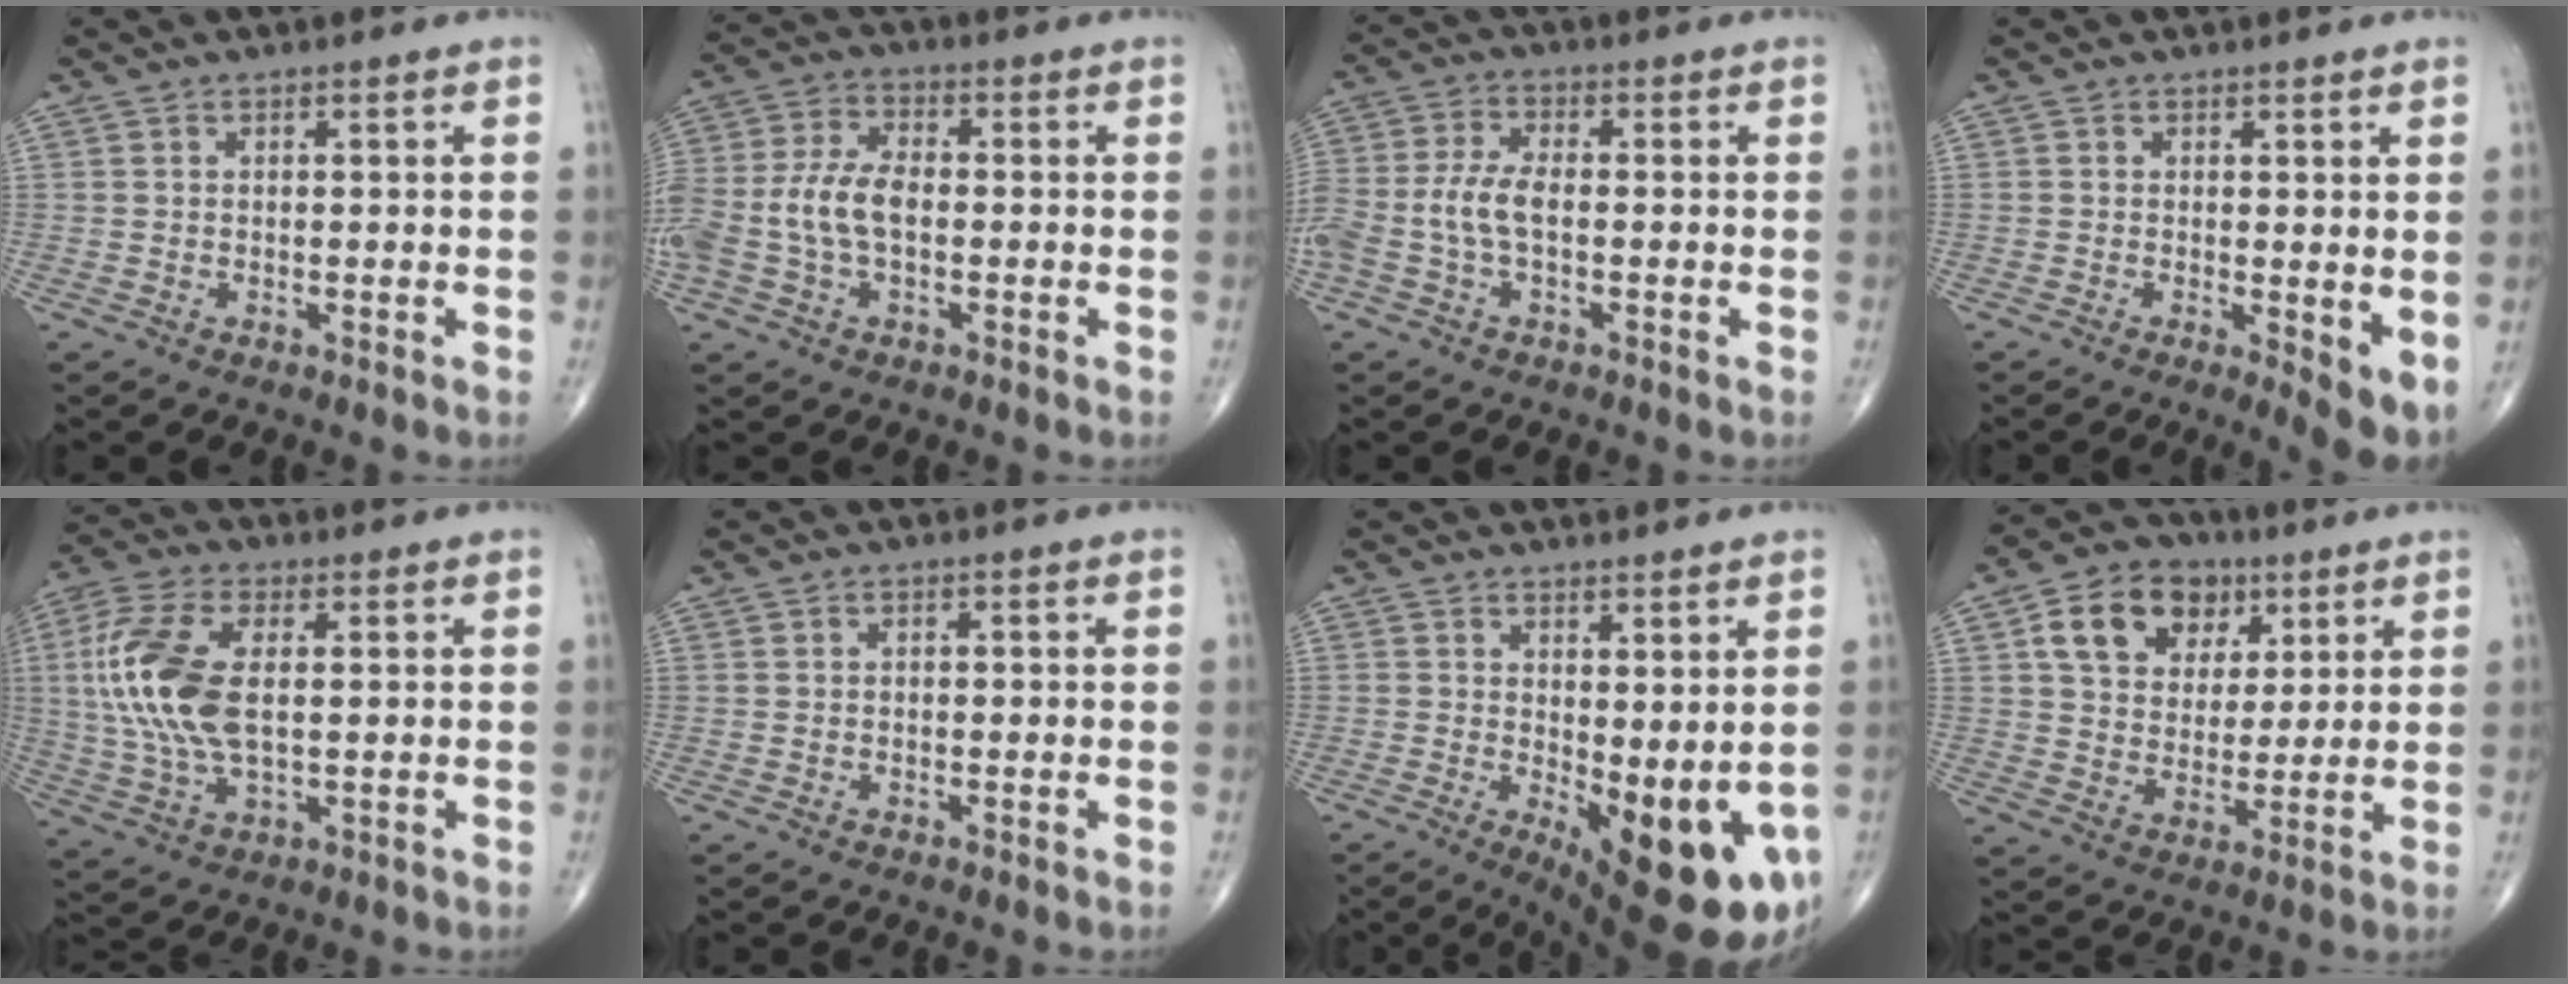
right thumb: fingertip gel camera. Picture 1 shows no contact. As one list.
[{"total": 12.7, "force": [-1.7, 7.5, 10.1], "torque": [-0.235, 0.027, -0.033]}, {"total": 8.6, "force": [-1.5, 4.4, 7.2], "torque": [-0.177, 0.022, -0.033]}, {"total": 4.9, "force": [-0.4, 1.5, 4.7], "torque": [-0.067, -0.015, -0.006]}, {"total": 15.4, "force": [1.6, 7.8, 13.2], "torque": [-0.298, 0.003, 0.032]}, {"total": 0.0}, {"total": 13.7, "force": [-2.2, 4.9, 12.5], "torque": [-0.166, -0.030, -0.014]}, {"total": 13.7, "force": [5.6, 10.2, 7.2], "torque": [-0.091, -0.009, 0.094]}]